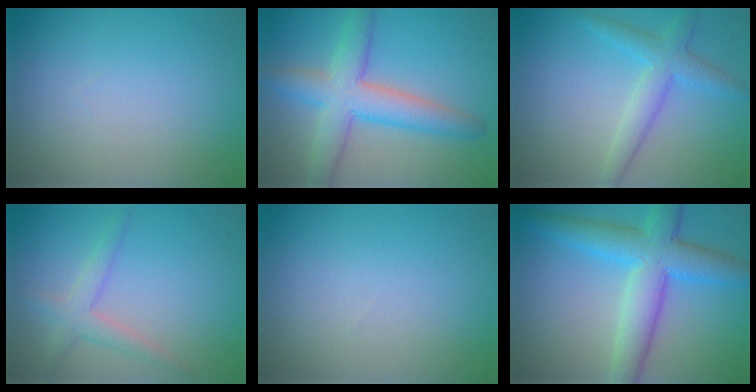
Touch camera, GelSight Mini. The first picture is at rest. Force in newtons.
{"total": 6.3, "press": 6.2, "slide": 0.4}
{"total": 3.4, "press": 3.4, "slide": 0.1}
{"total": 2.4, "press": 2.4, "slide": 0.1}
{"total": 0.0}
{"total": 7.4, "press": 7.4, "slide": 0.2}